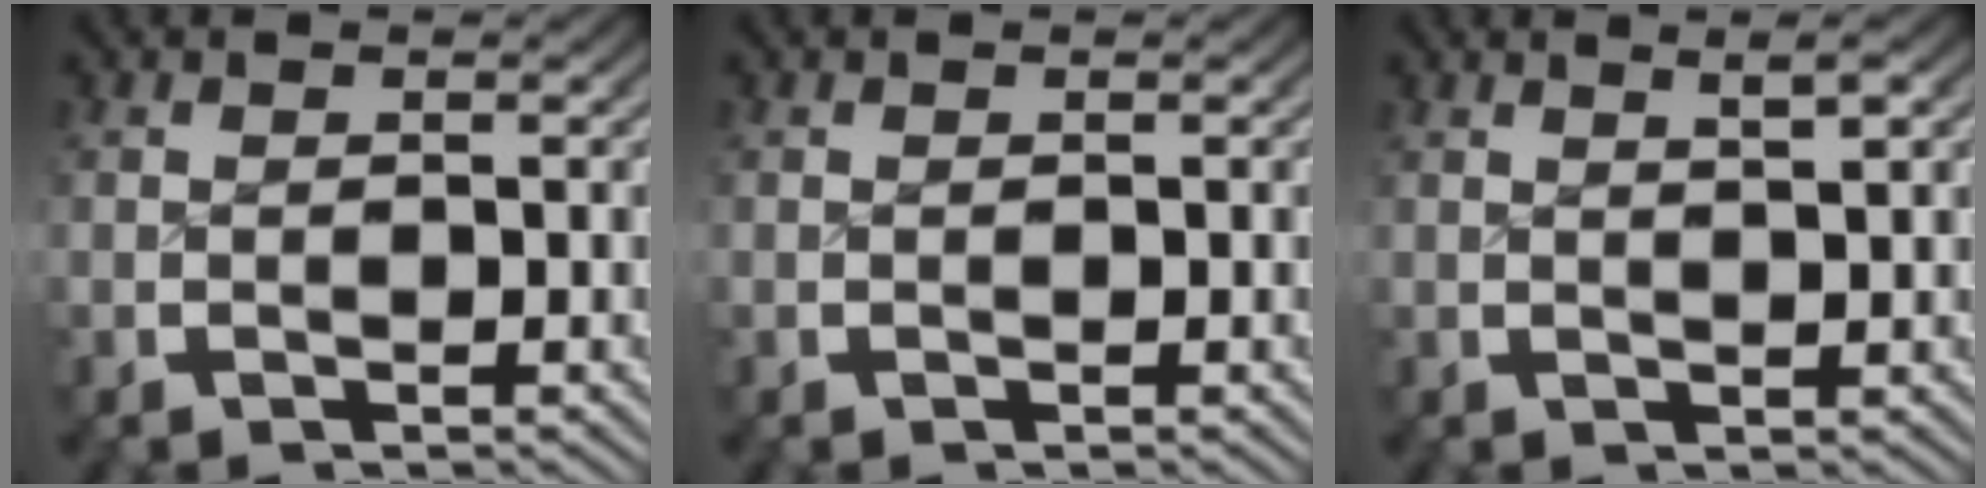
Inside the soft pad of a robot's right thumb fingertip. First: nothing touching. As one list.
[{"total": 0.0}, {"total": 2.3, "force": [1.3, 0.1, 1.8], "torque": [-0.023, 0.004, 0.024]}]